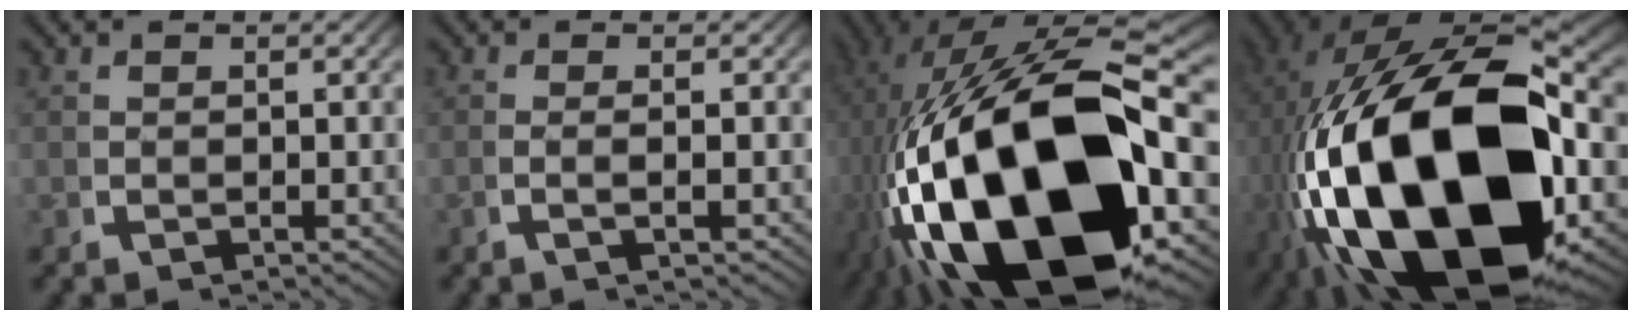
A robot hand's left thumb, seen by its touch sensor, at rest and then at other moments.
{"total": 1.6, "force": [-0.3, -0.2, 1.6], "torque": [-0.038, -0.003, -0.006]}
{"total": 30.7, "force": [-3.7, 16.2, 25.8], "torque": [-0.492, -0.070, -0.022]}
{"total": 34.6, "force": [-3.8, 19.9, 28.0], "torque": [-0.531, -0.100, -0.008]}